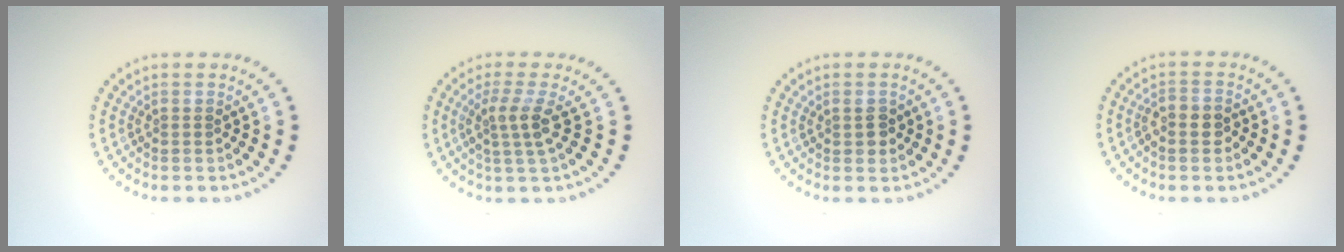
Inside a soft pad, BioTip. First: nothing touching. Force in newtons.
{"total": 2.6, "press": 2.0, "slide": 1.7}
{"total": 1.5, "press": 1.5, "slide": 0.3}
{"total": 2.0, "press": 1.9, "slide": 0.8}